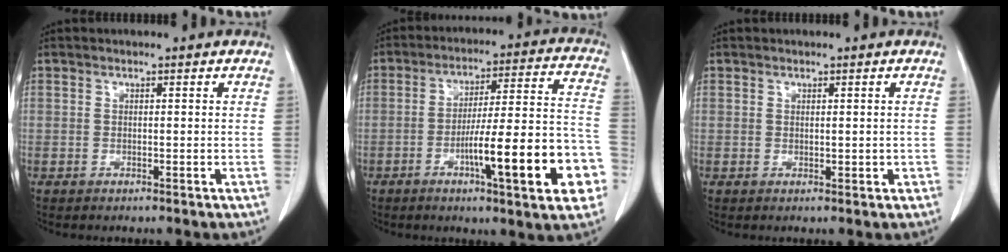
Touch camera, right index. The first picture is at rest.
{"total": 18.2, "force": [-6.6, 2.0, 16.9], "torque": [-0.206, 0.020, -0.090]}
{"total": 1.0, "force": [0.0, 0.7, 0.7], "torque": [-0.009, 0.000, 0.003]}